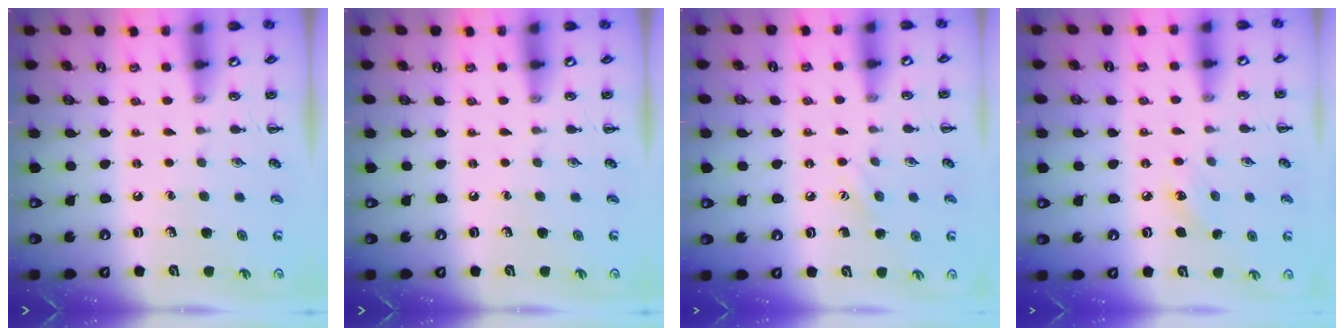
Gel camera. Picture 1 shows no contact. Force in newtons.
{"total": 0.0}
{"total": 5.9, "press": 5.7, "slide": 1.4}
{"total": 6.1, "press": 5.9, "slide": 1.7}